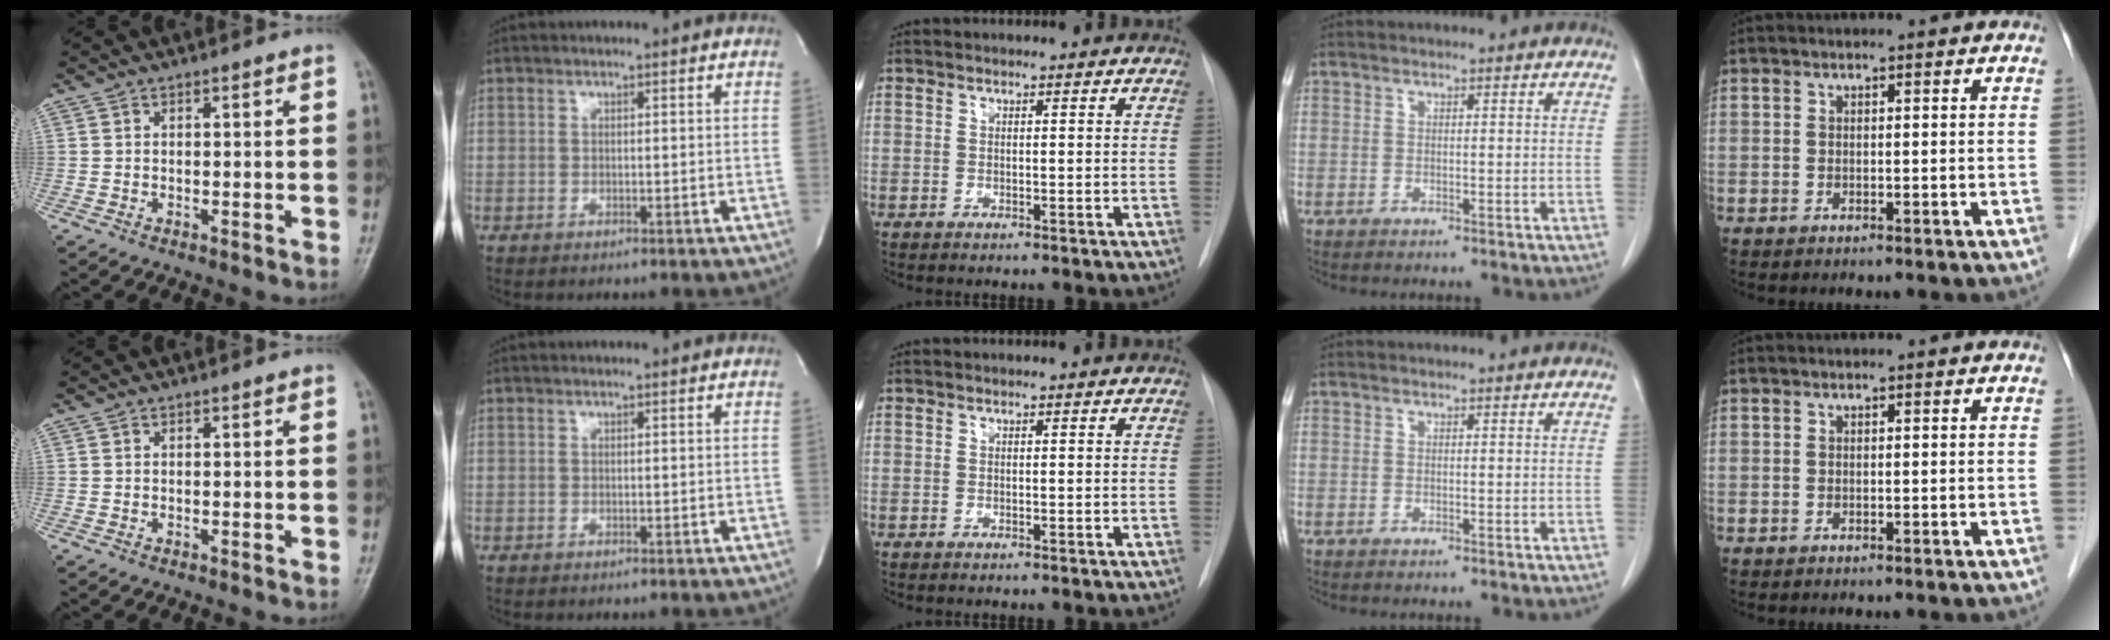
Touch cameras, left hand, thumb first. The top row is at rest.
{}